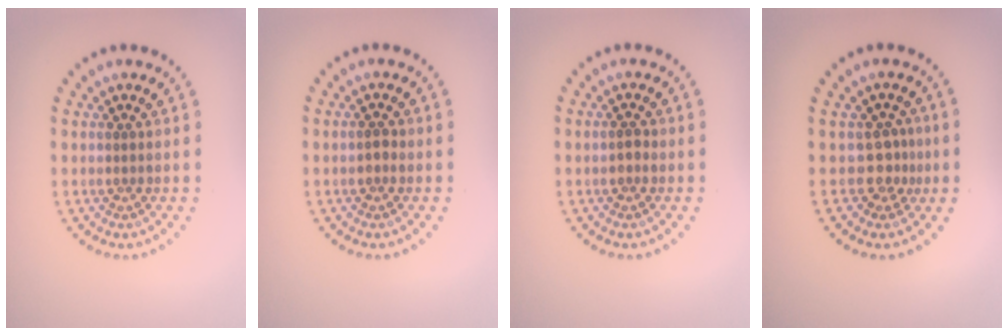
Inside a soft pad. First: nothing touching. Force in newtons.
{"total": 1.0, "press": 1.0, "slide": 0.2}
{"total": 1.0, "press": 1.0, "slide": 0.2}
{"total": 1.9, "press": 1.4, "slide": 1.4}